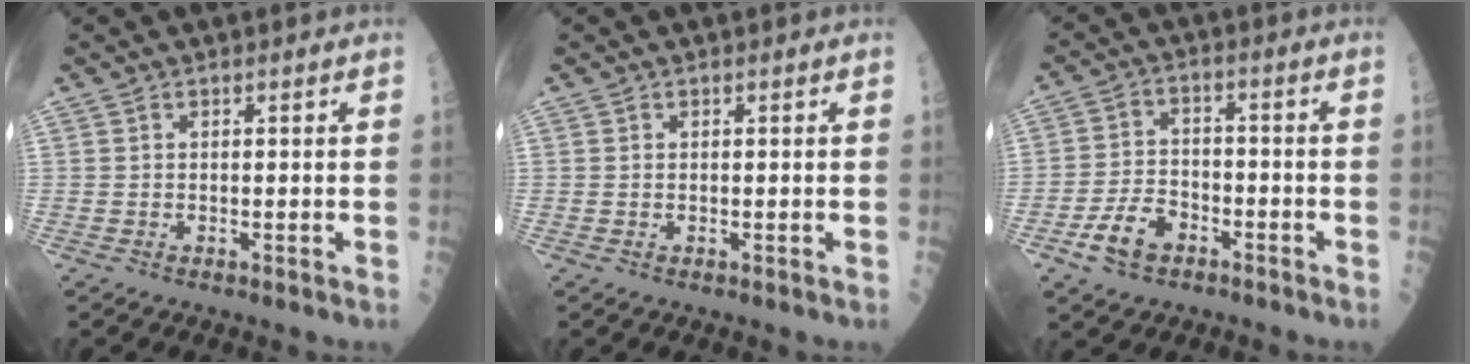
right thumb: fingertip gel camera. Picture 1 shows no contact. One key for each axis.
{"total": 0.0}
{"total": 7.5, "fx": -4.0, "fy": 4.6, "fz": 4.4, "tx": -0.074, "ty": 0.027, "tz": -0.071}